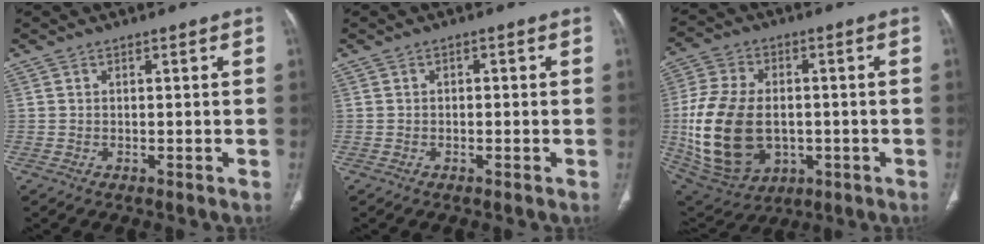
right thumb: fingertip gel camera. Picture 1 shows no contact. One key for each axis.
{"total": 0.7, "fx": -0.3, "fy": 0.5, "fz": 0.3, "tx": 0.006, "ty": 0.001, "tz": -0.009}
{"total": 21.2, "fx": -1.9, "fy": 14.3, "fz": 15.5, "tx": -0.309, "ty": -0.002, "tz": -0.009}